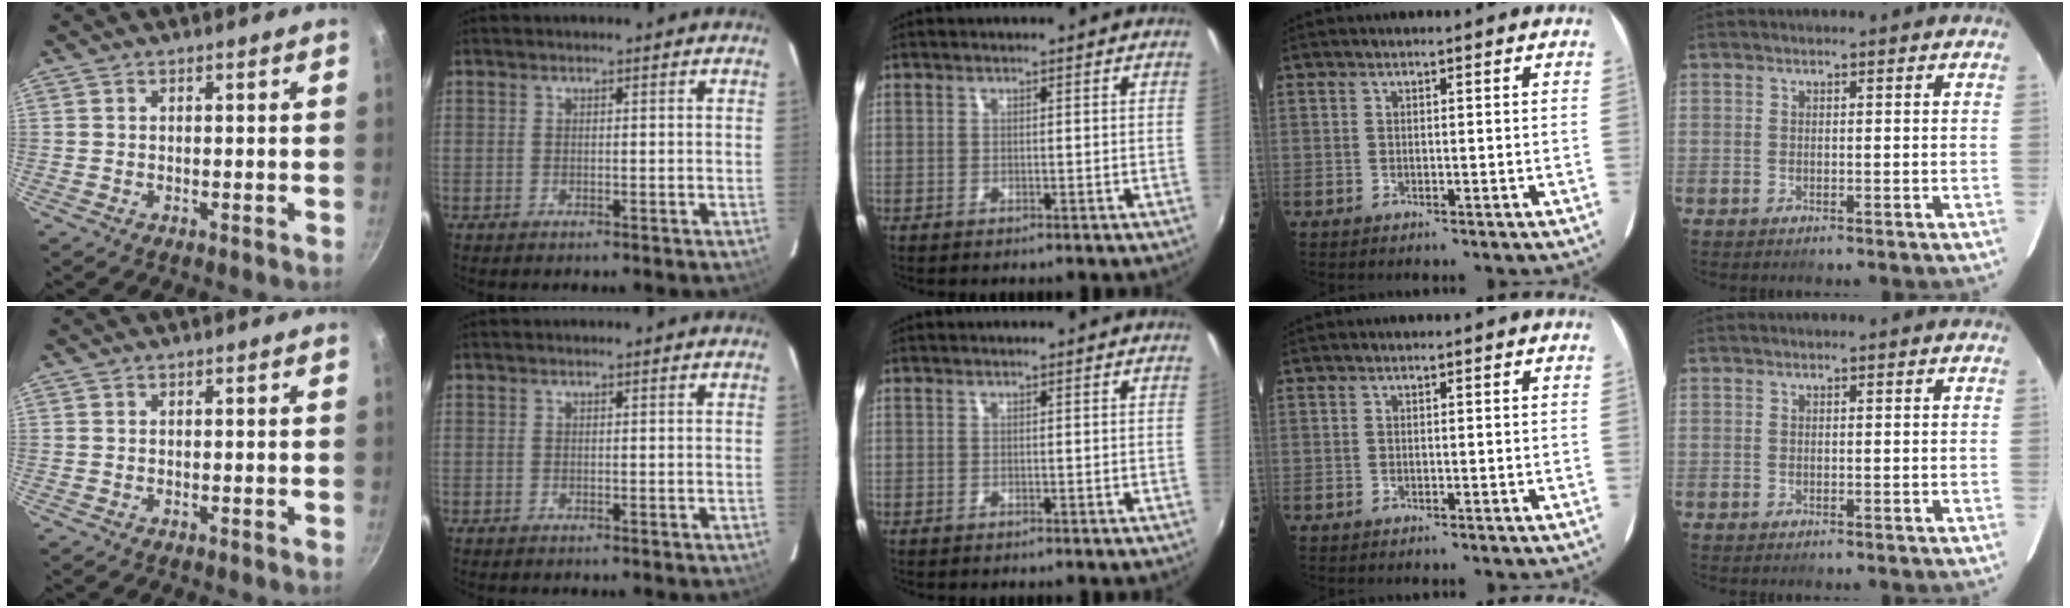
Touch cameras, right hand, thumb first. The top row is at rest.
{}